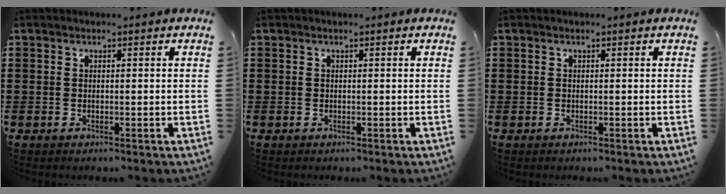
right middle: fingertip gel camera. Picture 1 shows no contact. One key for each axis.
{"total": 0.0}
{"total": 0.0}